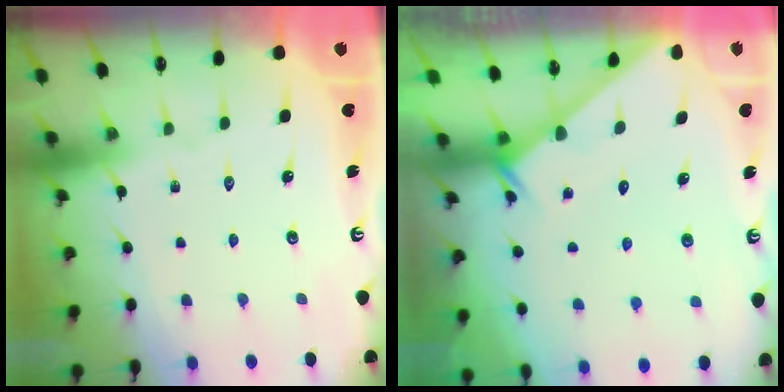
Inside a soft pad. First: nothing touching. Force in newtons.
{"total": 2.4, "press": 2.4, "slide": 0.1}